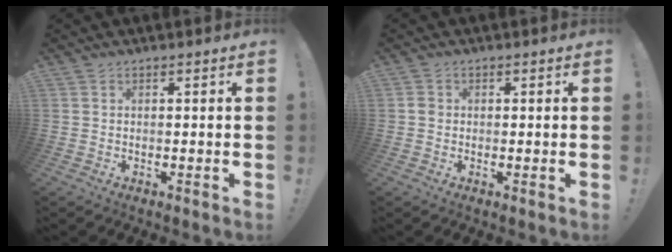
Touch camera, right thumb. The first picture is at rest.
{"total": 1.7, "force": [-0.2, 1.5, 0.8], "torque": [-0.012, 0.004, -0.004]}